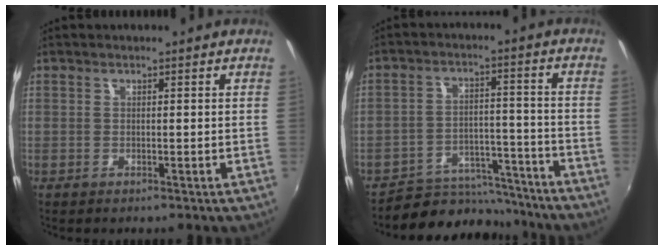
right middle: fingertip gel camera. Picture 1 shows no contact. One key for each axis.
{"total": 11.2, "fx": -10.1, "fy": 4.7, "fz": 0.7, "tx": -0.017, "ty": 0.039, "tz": -0.142}